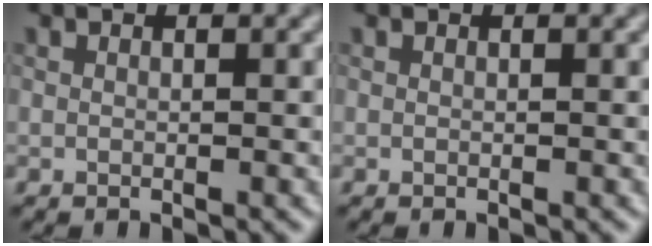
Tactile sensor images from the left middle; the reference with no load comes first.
{"total": 0.0}